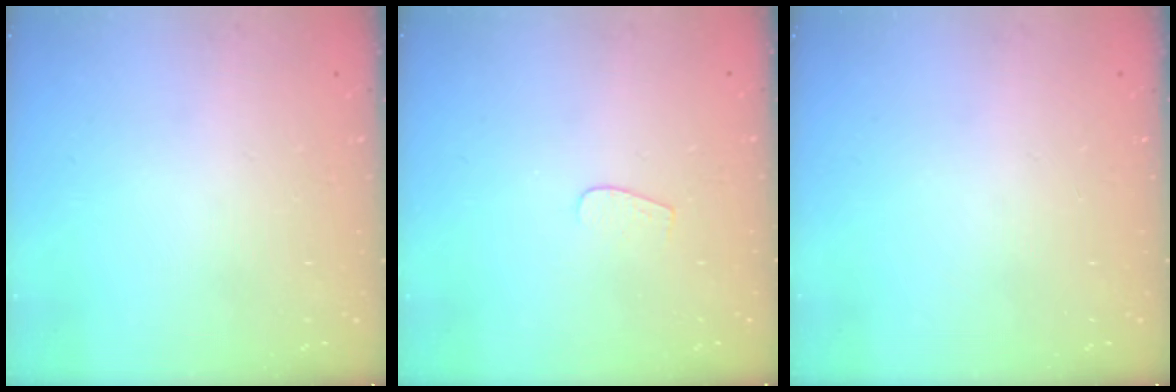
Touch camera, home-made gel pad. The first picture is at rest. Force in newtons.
{"total": 3.4, "press": 3.4, "slide": 0.3}
{"total": 0.0}